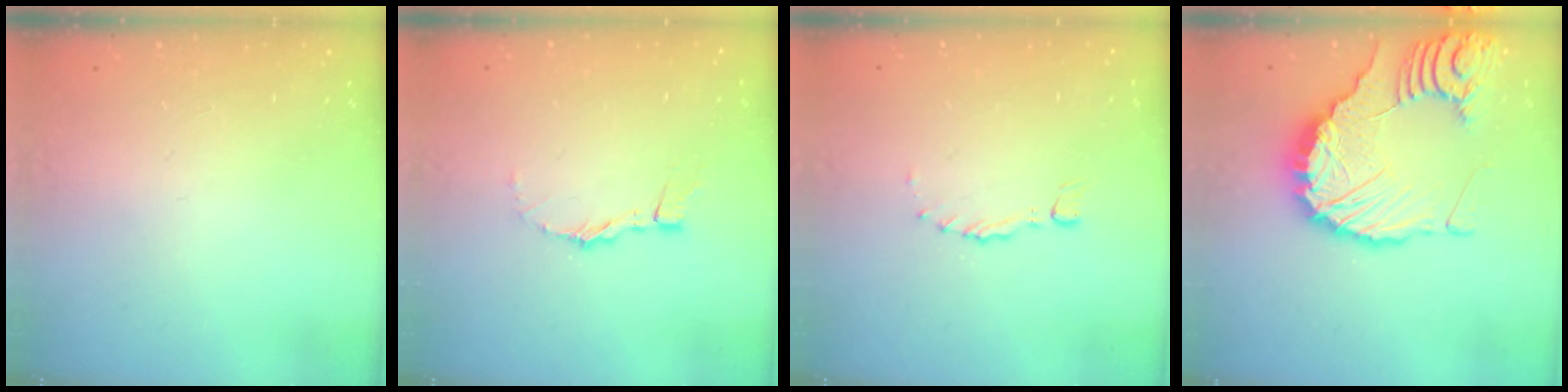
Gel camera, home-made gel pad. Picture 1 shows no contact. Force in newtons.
{"total": 1.6, "press": 1.6, "slide": 0.1}
{"total": 0.0}
{"total": 15.7, "press": 15.6, "slide": 1.9}